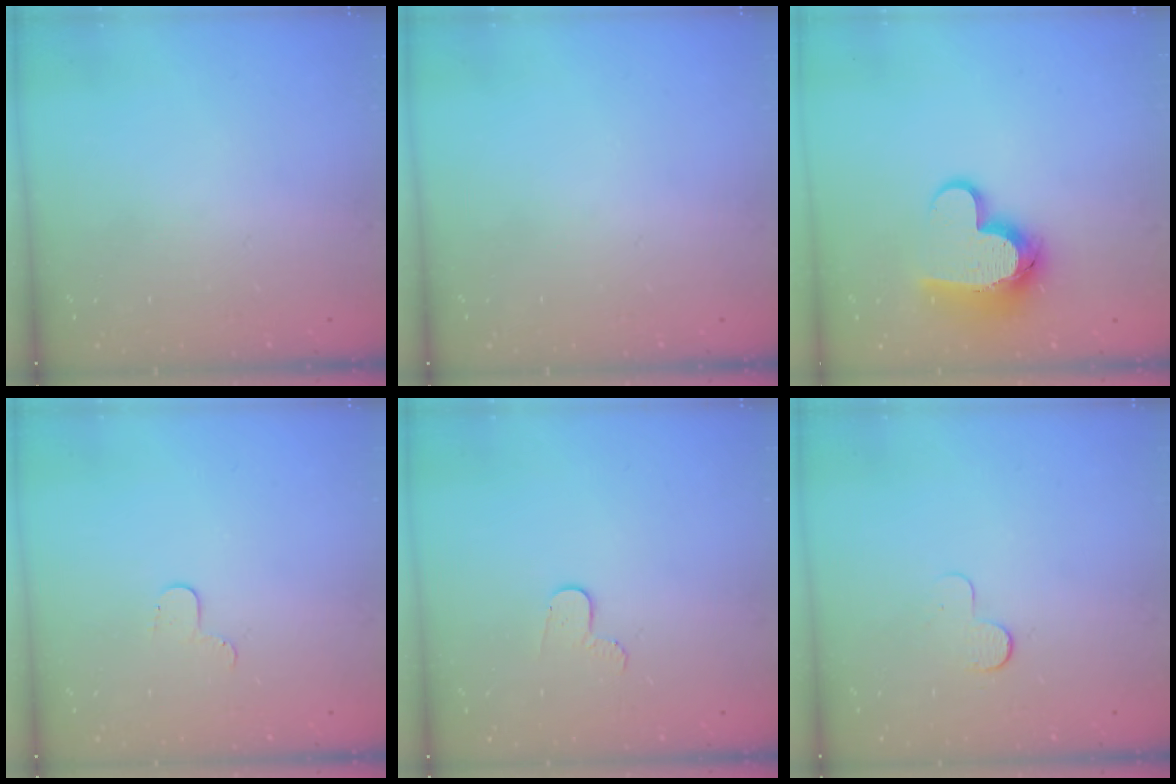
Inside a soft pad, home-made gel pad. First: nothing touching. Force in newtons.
{"total": 0.0}
{"total": 13.2, "press": 13.2, "slide": 0.9}
{"total": 4.2, "press": 4.2, "slide": 0.4}
{"total": 4.9, "press": 4.8, "slide": 0.4}
{"total": 3.9, "press": 3.9, "slide": 0.4}